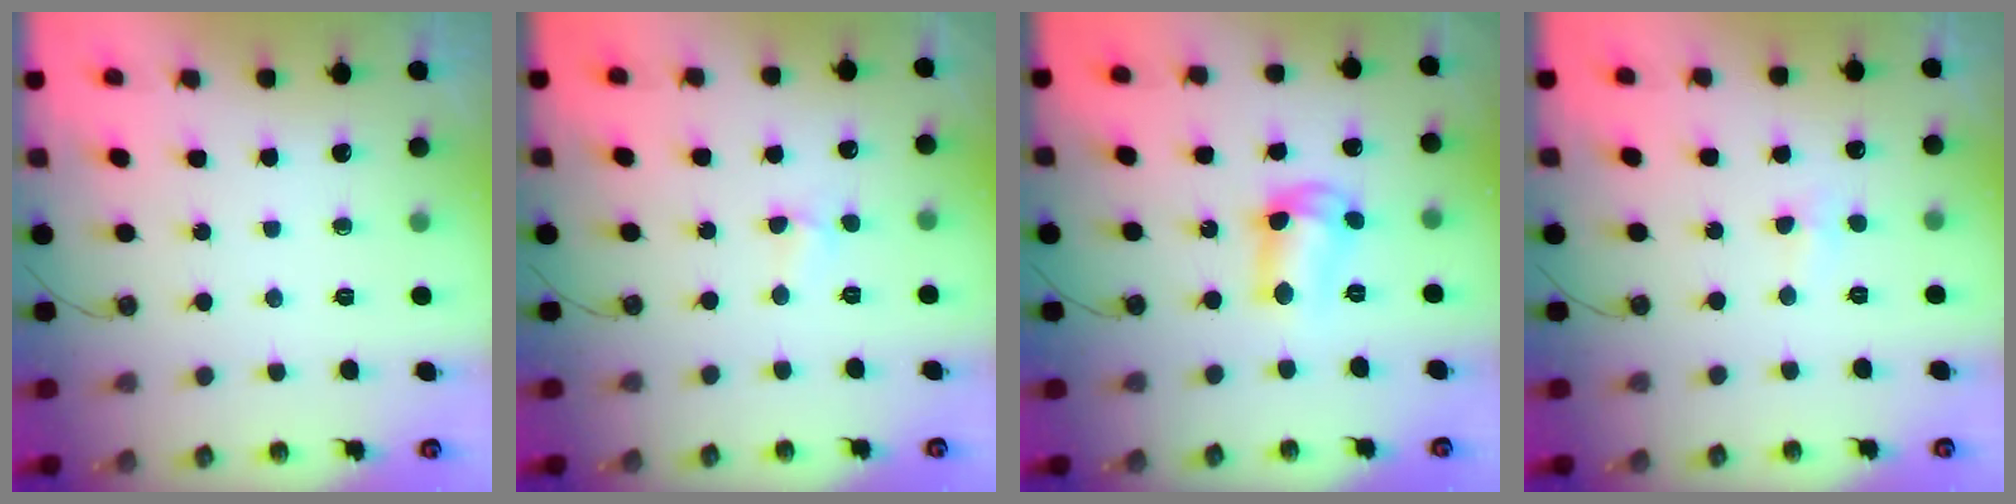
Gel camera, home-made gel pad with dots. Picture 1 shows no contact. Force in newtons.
{"total": 2.4, "press": 2.3, "slide": 0.4}
{"total": 10.1, "press": 10.1, "slide": 0.5}
{"total": 4.1, "press": 2.4, "slide": 3.4}